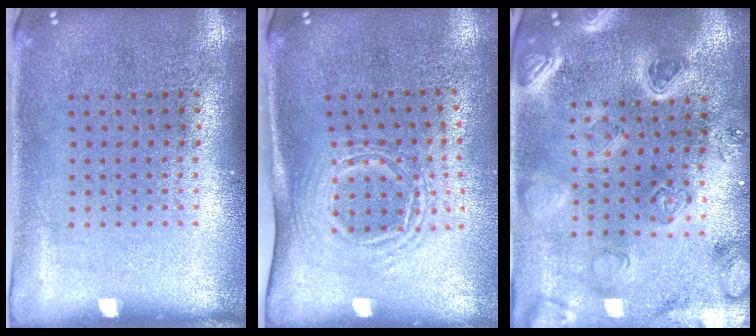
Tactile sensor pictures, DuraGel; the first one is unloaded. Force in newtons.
{"total": 1.7, "press": 1.2, "slide": 1.2}
{"total": 2.5, "press": 2.5, "slide": 0.3}